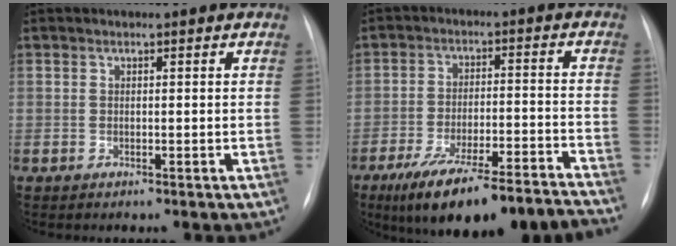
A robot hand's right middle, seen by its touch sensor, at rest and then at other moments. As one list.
[{"total": 17.6, "force": [-14.5, 1.8, 9.8], "torque": [-0.131, 0.002, -0.224]}]